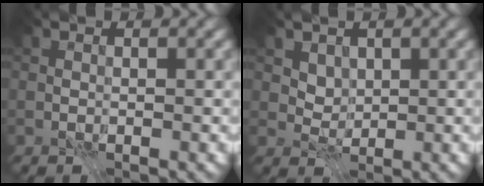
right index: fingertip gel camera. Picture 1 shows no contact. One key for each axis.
{"total": 2.3, "fx": 1.3, "fy": 1.6, "fz": 1.0, "tx": -0.028, "ty": -0.017, "tz": 0.044}